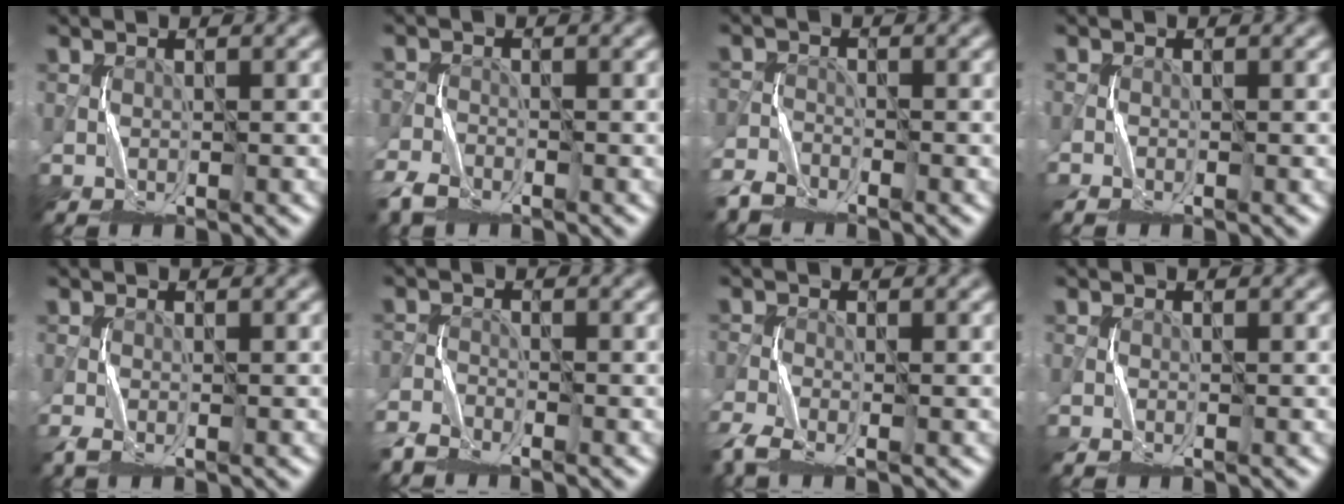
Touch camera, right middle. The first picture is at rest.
{"total": 3.9, "force": [-3.2, 1.5, 1.5], "torque": [-0.038, -0.009, -0.071]}
{"total": 3.5, "force": [-3.3, 1.0, 0.7], "torque": [-0.017, -0.011, -0.073]}
{"total": 1.2, "force": [-1.1, 0.2, 0.4], "torque": [-0.012, -0.003, -0.024]}
{"total": 1.8, "force": [-1.3, 0.4, 1.2], "torque": [-0.036, -0.006, -0.027]}
{"total": 3.3, "force": [-3.2, 0.6, 0.6], "torque": [-0.017, -0.011, -0.071]}
{"total": 3.7, "force": [-3.0, 0.9, 1.9], "torque": [-0.053, -0.012, -0.071]}
{"total": 0.9, "force": [-0.8, 0.1, 0.3], "torque": [-0.009, -0.002, -0.017]}